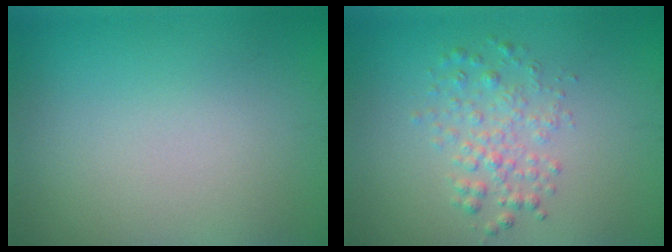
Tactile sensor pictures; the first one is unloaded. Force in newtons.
{"total": 2.5, "press": 2.5, "slide": 0.0}